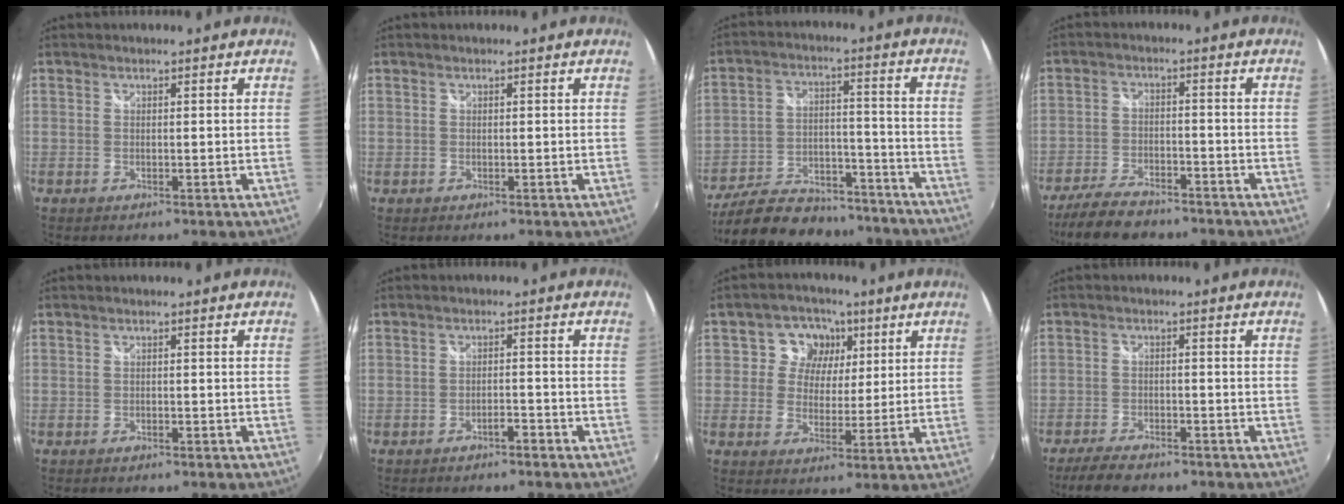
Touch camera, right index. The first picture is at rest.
{"total": 0.0}
{"total": 23.5, "force": [-19.7, 9.2, 9.0], "torque": [-0.188, 0.020, -0.272]}
{"total": 11.2, "force": [-9.3, 3.7, 5.2], "torque": [-0.128, -0.019, -0.157]}
{"total": 0.9, "force": [-0.8, 0.3, 0.3], "torque": [-0.009, 0.000, -0.011]}
{"total": 2.1, "force": [-1.9, 0.4, 0.9], "torque": [-0.019, 0.004, -0.028]}
{"total": 7.6, "force": [2.4, 6.8, 2.3], "torque": [-0.041, 0.005, 0.031]}
{"total": 7.3, "force": [-6.1, 2.2, 3.3], "torque": [-0.090, -0.014, -0.106]}